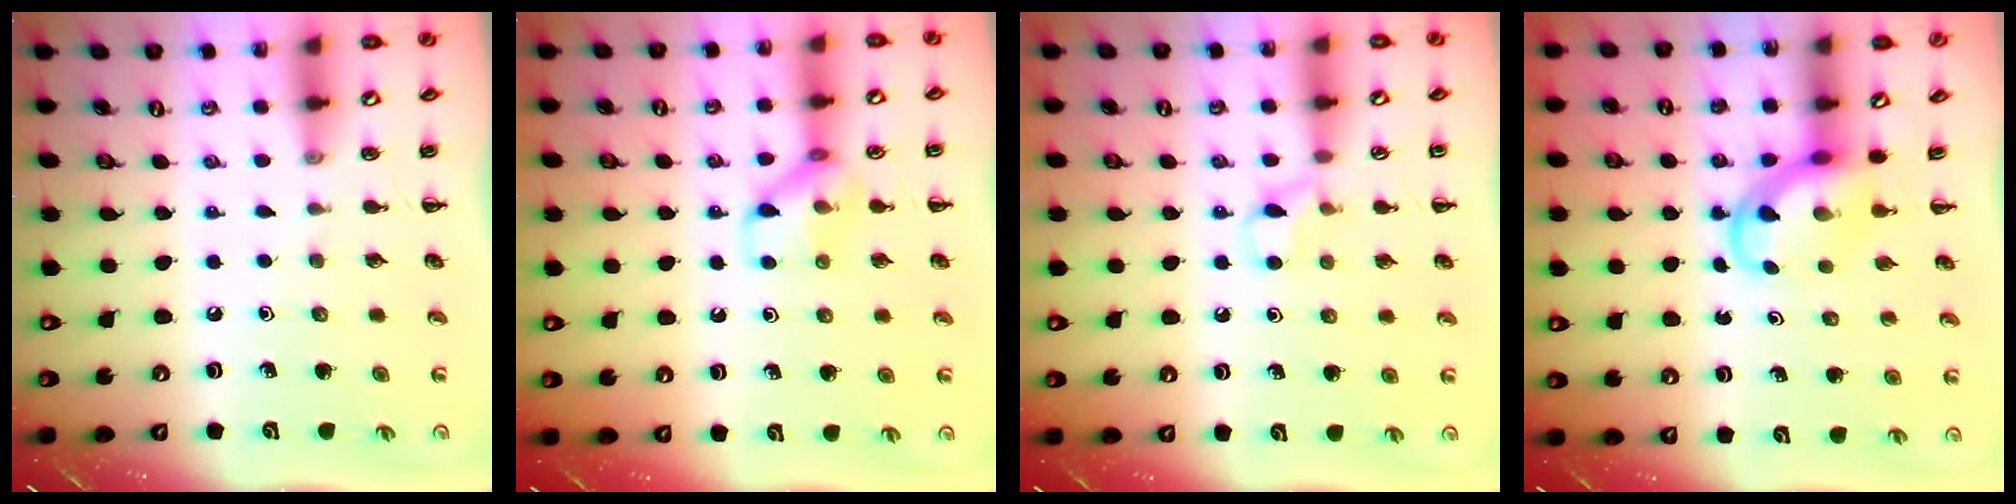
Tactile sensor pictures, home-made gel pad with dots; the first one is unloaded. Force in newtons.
{"total": 9.3, "press": 9.3, "slide": 0.1}
{"total": 6.2, "press": 5.9, "slide": 2.0}
{"total": 5.1, "press": 5.0, "slide": 0.4}